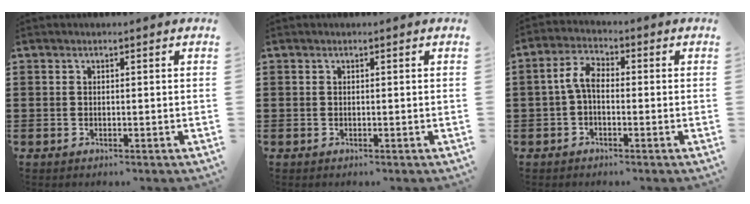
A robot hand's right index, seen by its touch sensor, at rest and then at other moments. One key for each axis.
{"total": 0.0}
{"total": 4.5, "fx": -0.5, "fy": 2.3, "fz": 3.9, "tx": -0.096, "ty": 0.002, "tz": -0.017}